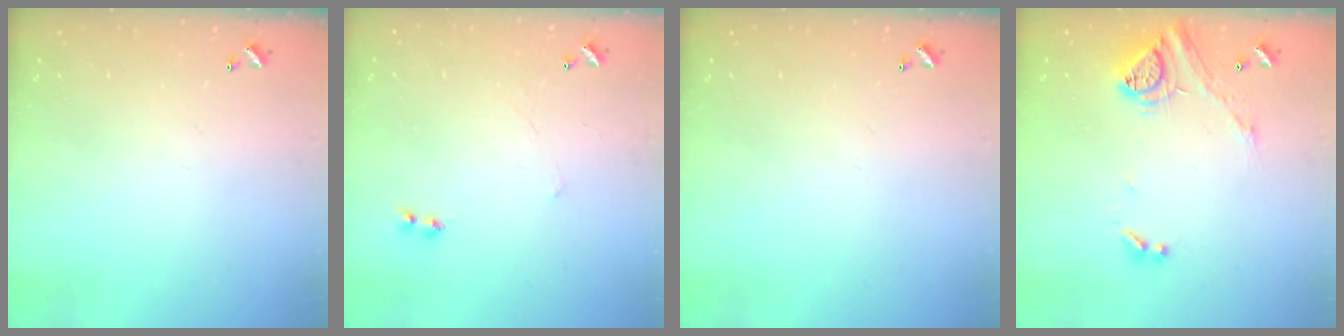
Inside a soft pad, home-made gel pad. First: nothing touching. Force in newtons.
{"total": 2.3, "press": 2.3, "slide": 0.3}
{"total": 0.0}
{"total": 15.6, "press": 15.6, "slide": 1.1}